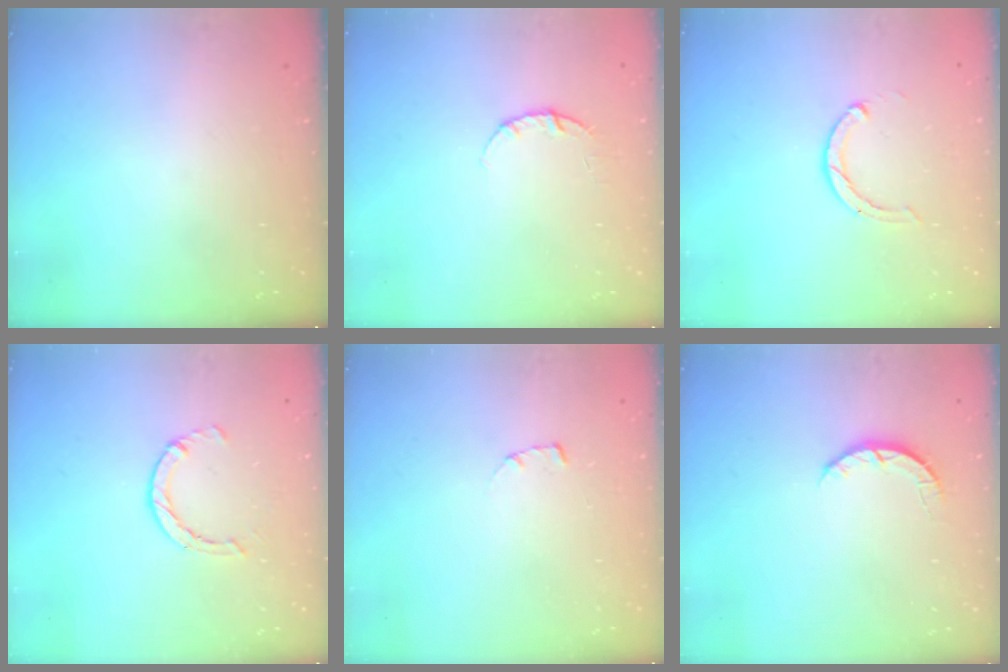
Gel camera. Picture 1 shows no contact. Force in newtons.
{"total": 3.8, "press": 3.8, "slide": 0.3}
{"total": 2.3, "press": 2.3, "slide": 0.4}
{"total": 2.9, "press": 2.8, "slide": 0.4}
{"total": 1.7, "press": 1.7, "slide": 0.2}
{"total": 2.7, "press": 2.7, "slide": 0.4}